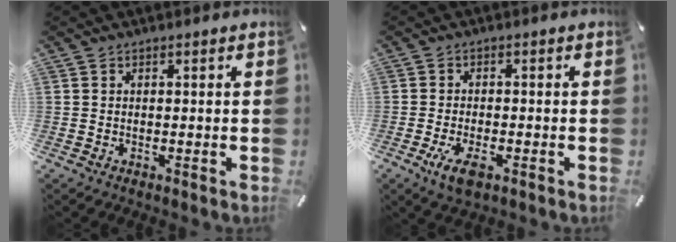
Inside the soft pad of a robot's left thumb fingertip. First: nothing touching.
{"total": 5.0, "force": [-2.4, 2.2, 3.8], "torque": [-0.077, 0.002, -0.042]}